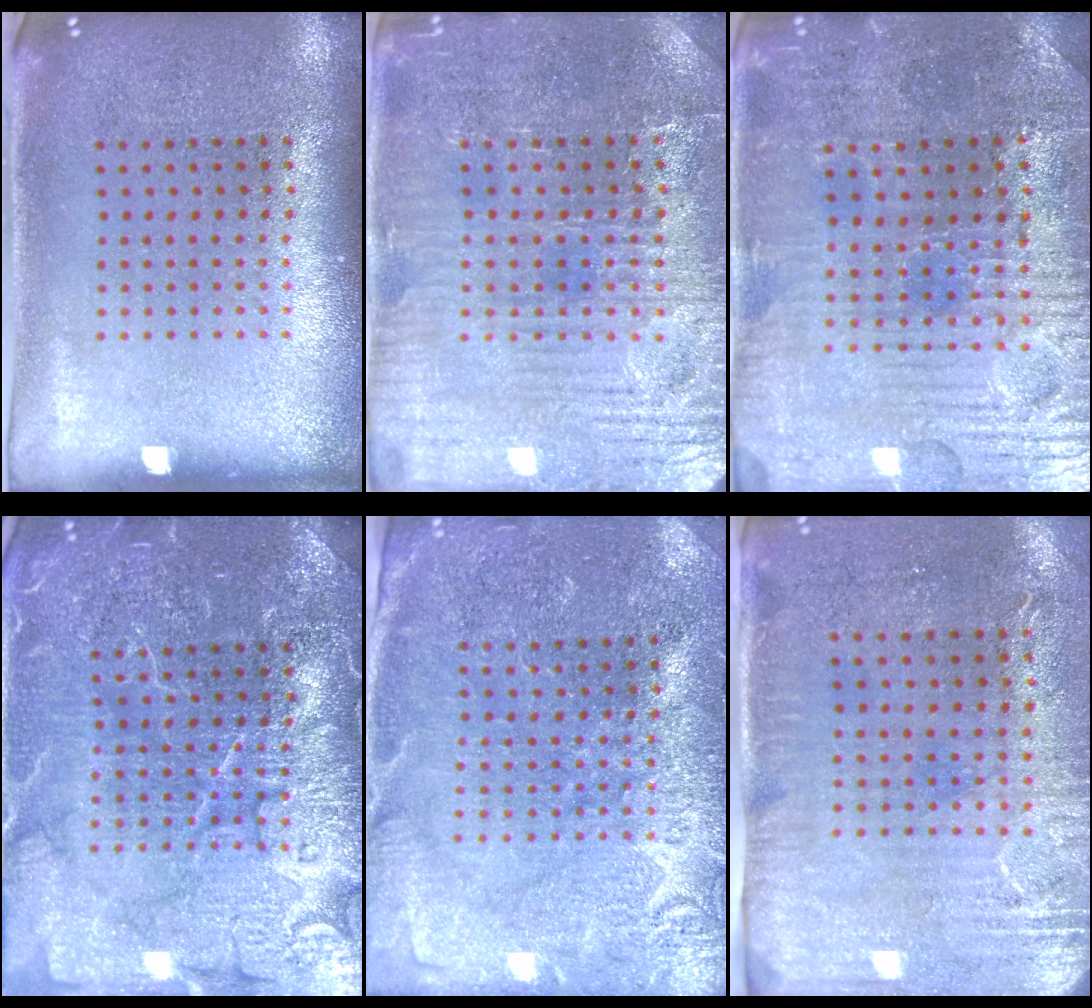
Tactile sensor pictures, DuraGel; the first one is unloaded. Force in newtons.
{"total": 4.1, "press": 4.0, "slide": 0.9}
{"total": 3.5, "press": 3.5, "slide": 0.5}
{"total": 7.0, "press": 6.9, "slide": 0.9}
{"total": 3.2, "press": 3.1, "slide": 0.5}
{"total": 3.0, "press": 2.4, "slide": 1.7}